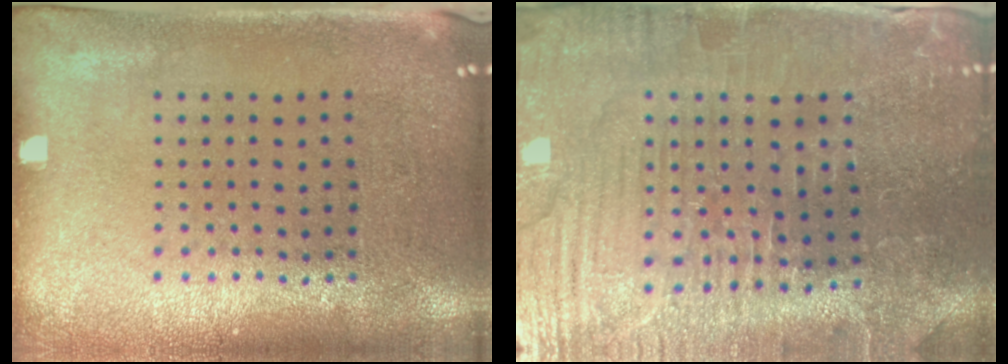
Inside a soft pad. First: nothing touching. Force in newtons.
{"total": 3.6, "press": 3.6, "slide": 0.4}